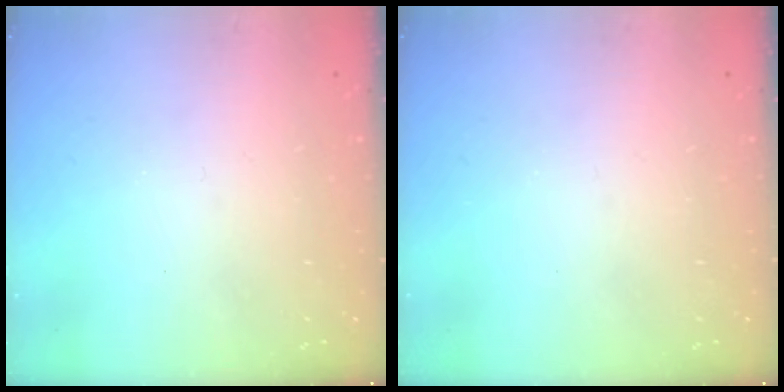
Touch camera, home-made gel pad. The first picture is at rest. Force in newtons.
{"total": 0.0}